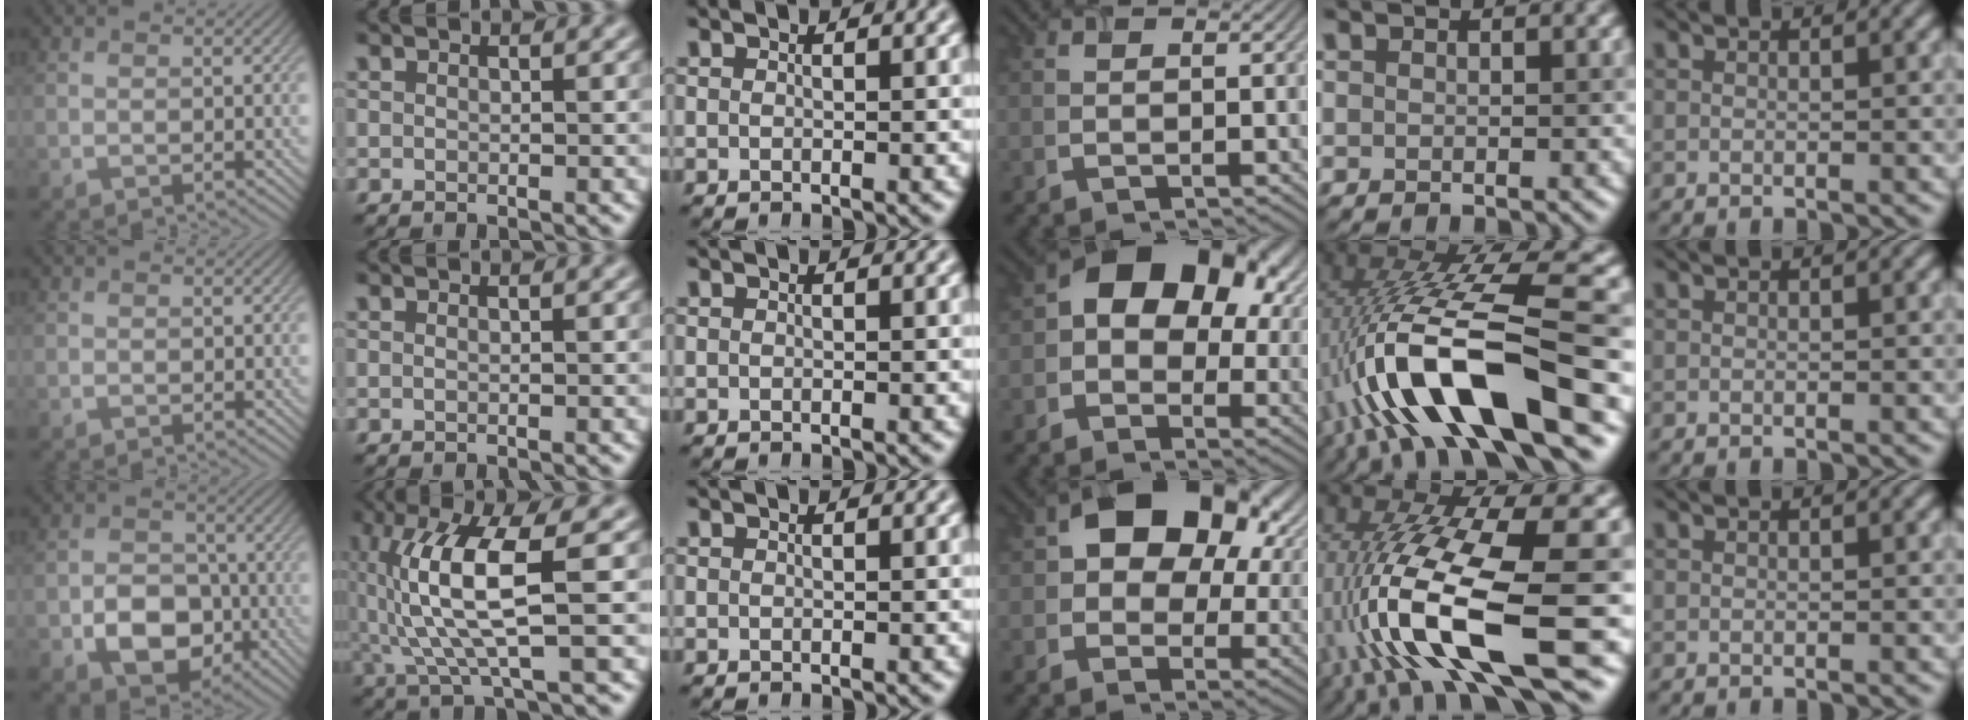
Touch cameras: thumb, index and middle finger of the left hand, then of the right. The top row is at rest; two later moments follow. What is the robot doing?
{"motion": "extract", "object": "airpods case & airpods"}